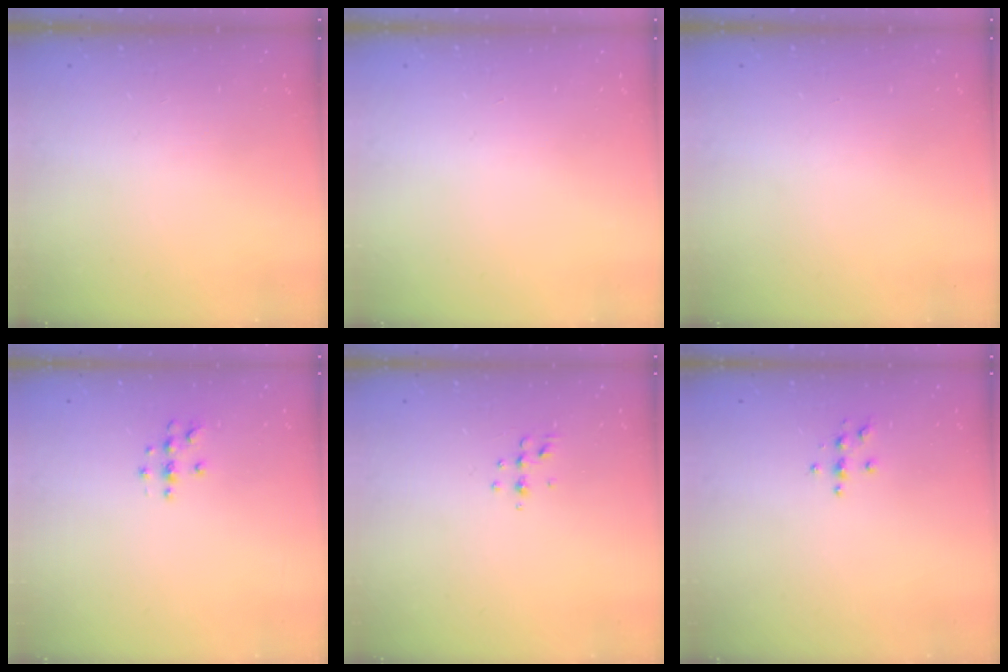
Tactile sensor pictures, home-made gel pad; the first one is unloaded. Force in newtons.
{"total": 0.0}
{"total": 0.0}
{"total": 4.2, "press": 4.2, "slide": 0.5}
{"total": 4.6, "press": 4.5, "slide": 1.0}
{"total": 3.7, "press": 3.7, "slide": 0.4}